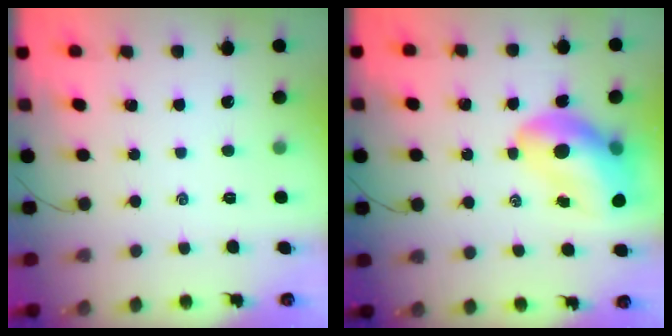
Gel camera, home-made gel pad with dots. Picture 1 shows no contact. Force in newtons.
{"total": 15.4, "press": 14.7, "slide": 4.7}